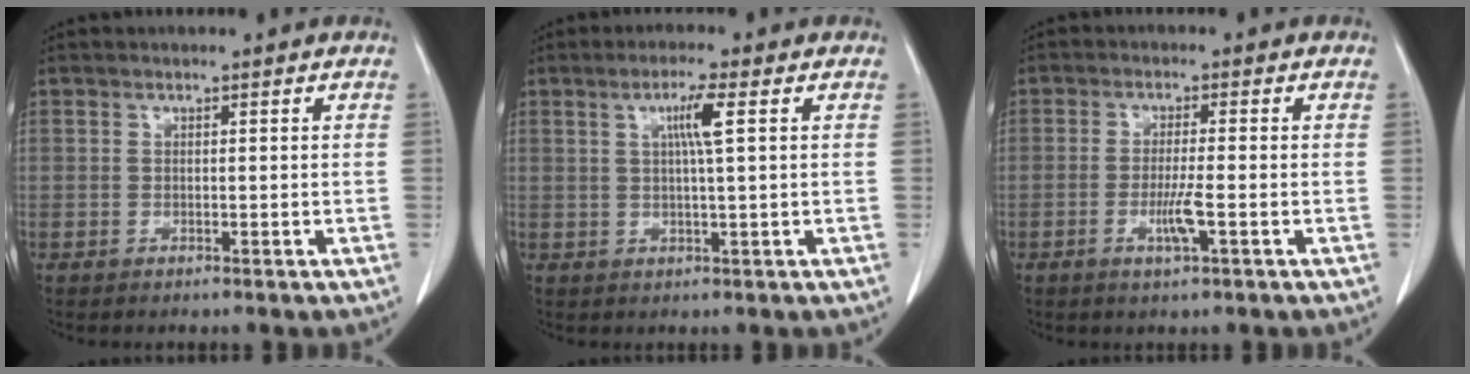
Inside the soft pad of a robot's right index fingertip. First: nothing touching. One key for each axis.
{"total": 4.2, "fx": 1.2, "fy": -0.5, "fz": 4.0, "tx": -0.074, "ty": 0.001, "tz": 0.021}
{"total": 4.0, "fx": -1.4, "fy": 0.0, "fz": 3.8, "tx": -0.074, "ty": -0.008, "tz": -0.025}